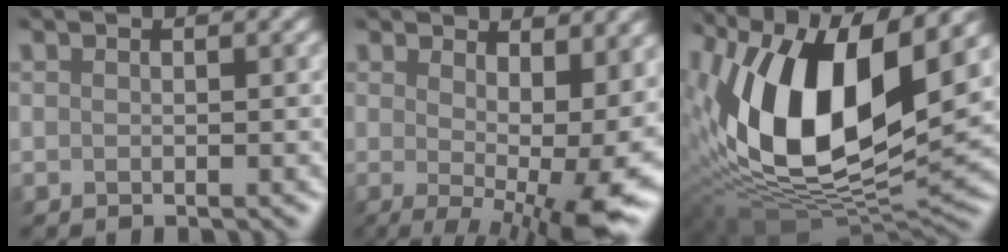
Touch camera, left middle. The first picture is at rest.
{"total": 11.0, "force": [0.5, 4.5, 10.0], "torque": [-0.130, -0.012, 0.019]}
{"total": 14.6, "force": [4.0, 7.2, 12.1], "torque": [-0.232, -0.001, 0.060]}